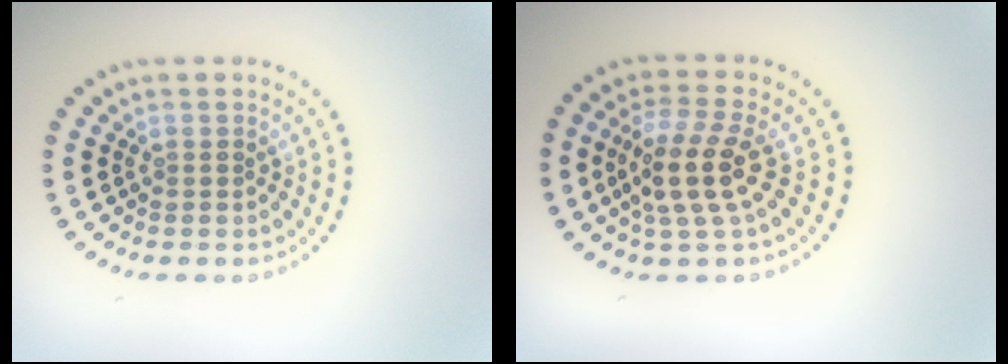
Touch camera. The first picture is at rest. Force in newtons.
{"total": 4.3, "press": 3.8, "slide": 1.9}